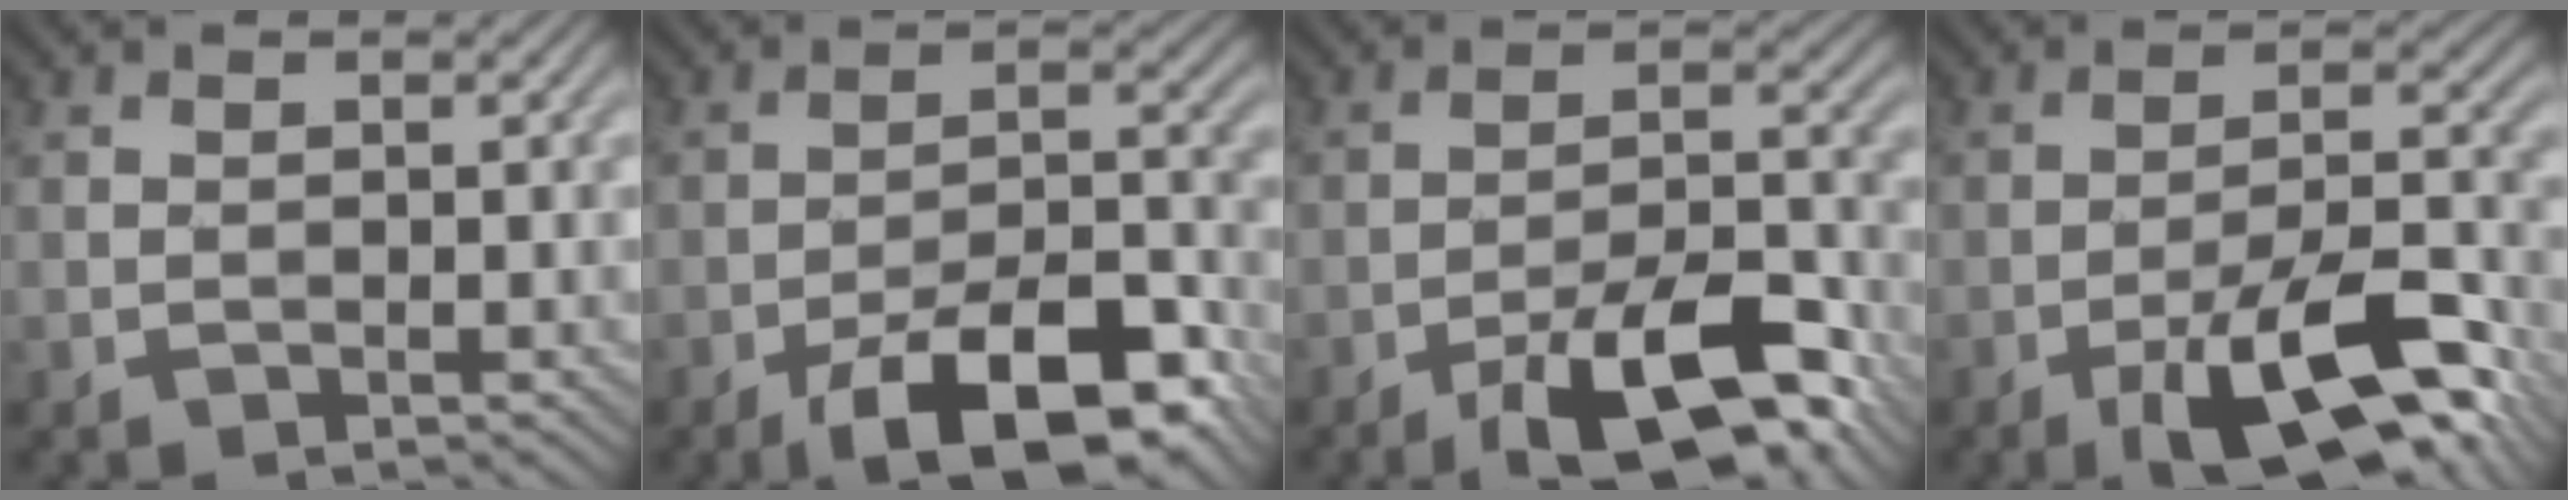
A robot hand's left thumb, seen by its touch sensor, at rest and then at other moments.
{"total": 13.9, "force": [-8.9, 4.7, 9.7], "torque": [-0.153, 0.005, -0.154]}
{"total": 12.5, "force": [-8.1, 3.6, 8.8], "torque": [-0.144, 0.008, -0.145]}
{"total": 13.2, "force": [-7.8, 3.6, 10.0], "torque": [-0.166, 0.003, -0.135]}